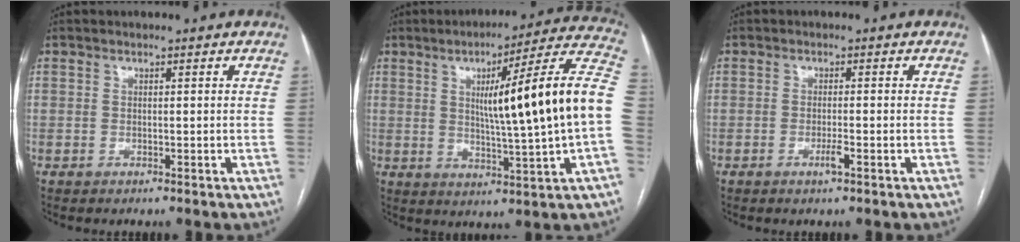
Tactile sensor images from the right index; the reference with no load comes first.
{"total": 19.1, "force": [1.5, -1.2, 19.0], "torque": [-0.264, 0.013, 0.012]}
{"total": 1.8, "force": [-0.9, -0.1, 1.6], "torque": [-0.031, -0.004, -0.016]}